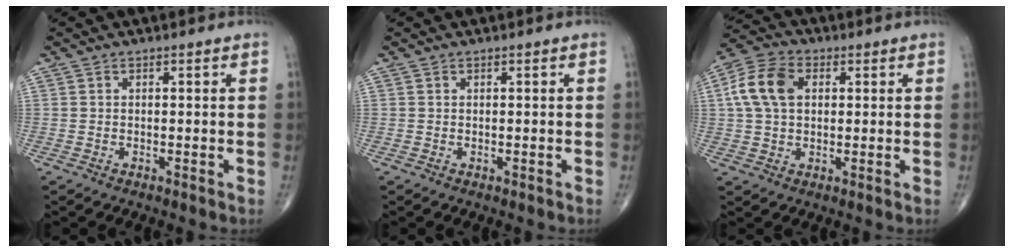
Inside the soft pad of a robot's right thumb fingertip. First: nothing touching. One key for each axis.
{"total": 0.0}
{"total": 10.0, "fx": 2.1, "fy": 6.7, "fz": 7.1, "tx": -0.137, "ty": 0.017, "tz": 0.033}